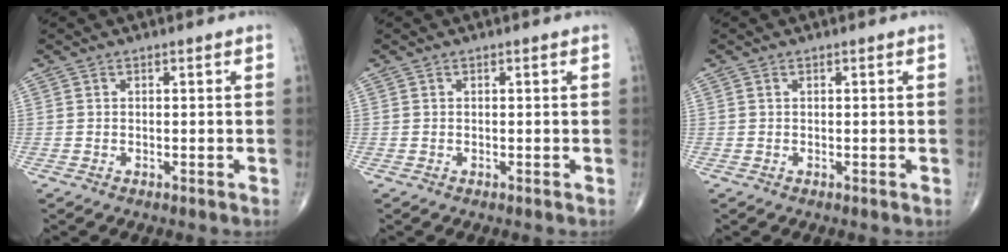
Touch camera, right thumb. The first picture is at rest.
{"total": 0.0}
{"total": 0.0}